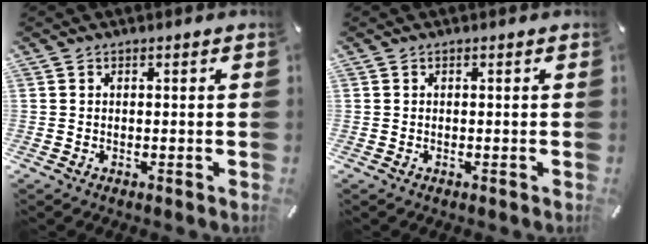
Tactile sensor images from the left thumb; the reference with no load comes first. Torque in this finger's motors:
{"motor_torque": [0.22, 0.36, -0.13, -0.28, 0.02]}